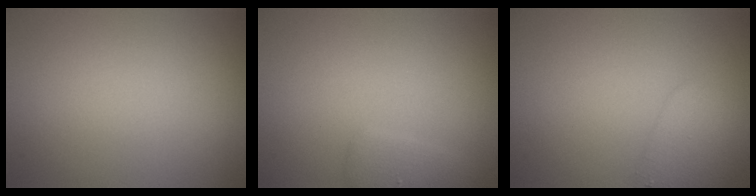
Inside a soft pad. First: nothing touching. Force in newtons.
{"total": 1.4, "press": 1.4, "slide": 0.2}
{"total": 2.4, "press": 2.4, "slide": 0.1}